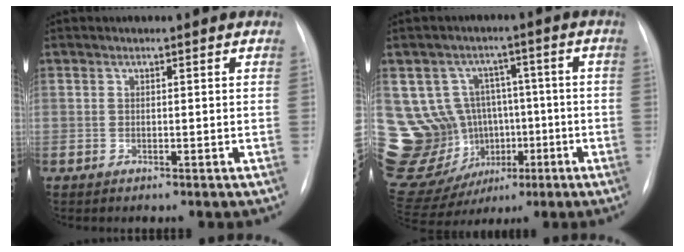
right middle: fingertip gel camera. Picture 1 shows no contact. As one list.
[{"total": 18.2, "force": [-1.6, 16.7, 7.1], "torque": [-0.159, 0.064, 0.014]}]